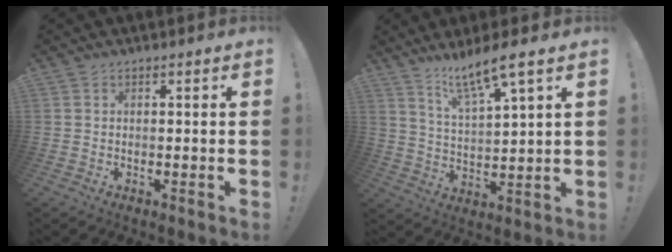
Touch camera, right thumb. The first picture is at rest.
{"total": 10.2, "force": [8.2, 0.7, 6.0], "torque": [-0.110, -0.047, 0.137]}